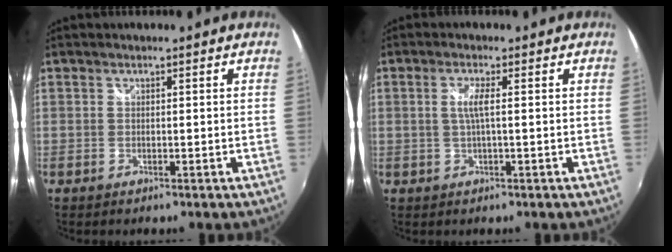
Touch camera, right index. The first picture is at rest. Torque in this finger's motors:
{"motor_torque": [0.31, 0.02, 0.21, 0.06]}